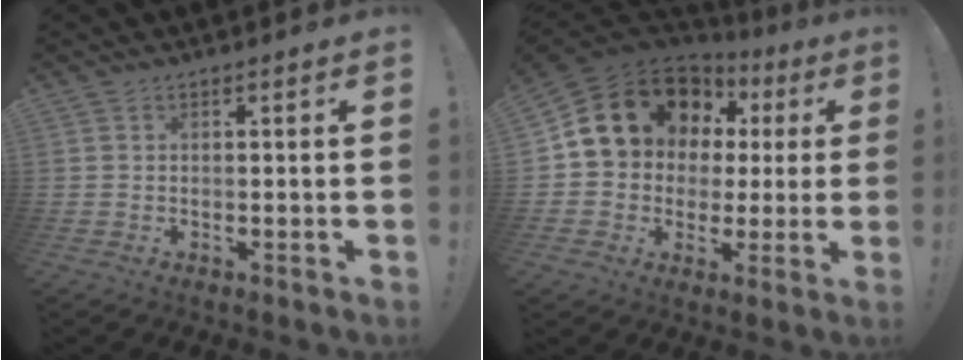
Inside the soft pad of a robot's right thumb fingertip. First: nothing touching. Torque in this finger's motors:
{"motor_torque": [2.50, 2.51, 0.37, -0.16, 0.12]}